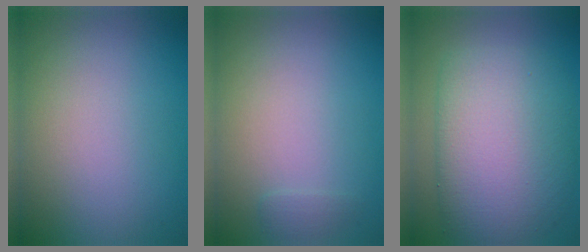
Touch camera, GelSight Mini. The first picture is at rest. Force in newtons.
{"total": 0.7, "press": 0.7, "slide": 0.1}
{"total": 8.4, "press": 8.4, "slide": 0.2}